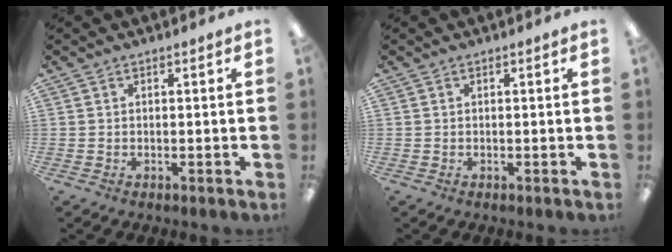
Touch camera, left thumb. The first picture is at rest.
{"total": 0.0}